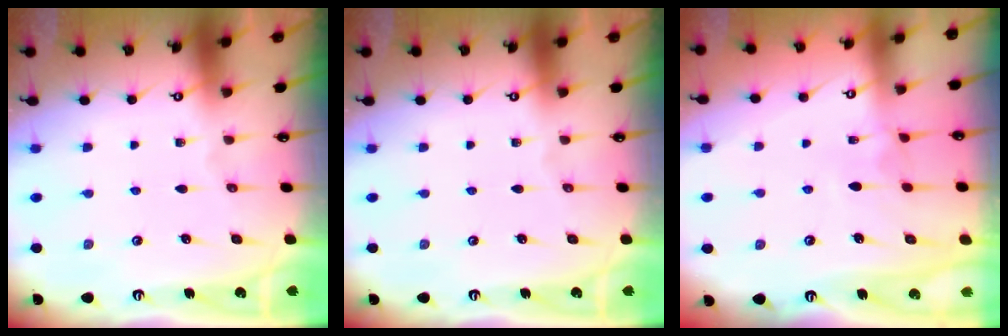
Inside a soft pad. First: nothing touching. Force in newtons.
{"total": 0.0}
{"total": 1.2, "press": 1.1, "slide": 0.5}